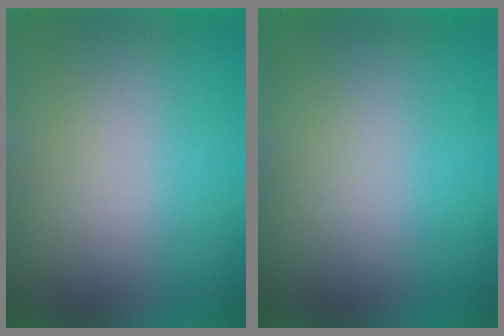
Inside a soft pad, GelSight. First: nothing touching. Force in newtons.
{"total": 0.0}